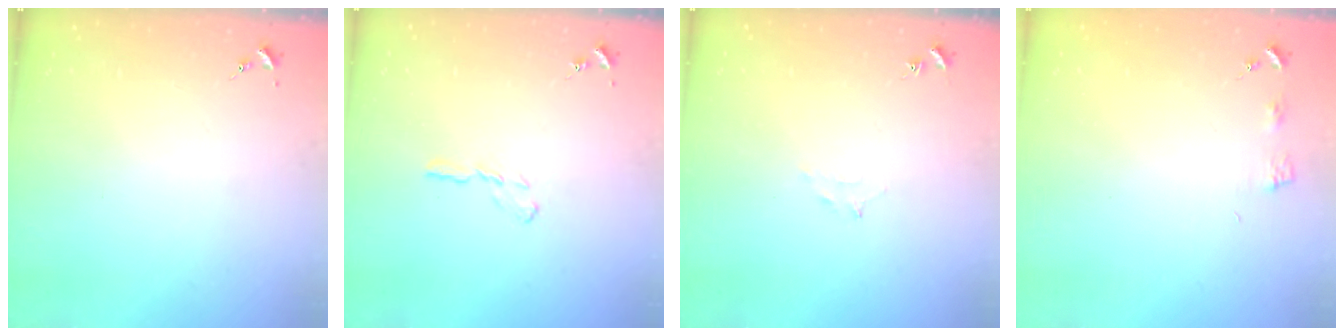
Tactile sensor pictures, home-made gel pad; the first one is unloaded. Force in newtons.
{"total": 3.9, "press": 3.9, "slide": 0.4}
{"total": 5.3, "press": 5.1, "slide": 1.0}
{"total": 3.9, "press": 3.9, "slide": 0.4}